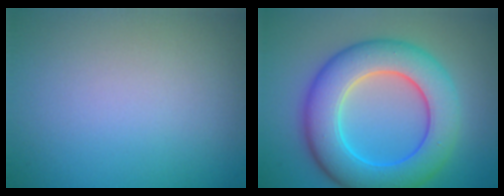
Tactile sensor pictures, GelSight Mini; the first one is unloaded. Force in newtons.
{"total": 9.1, "press": 9.1, "slide": 0.1}